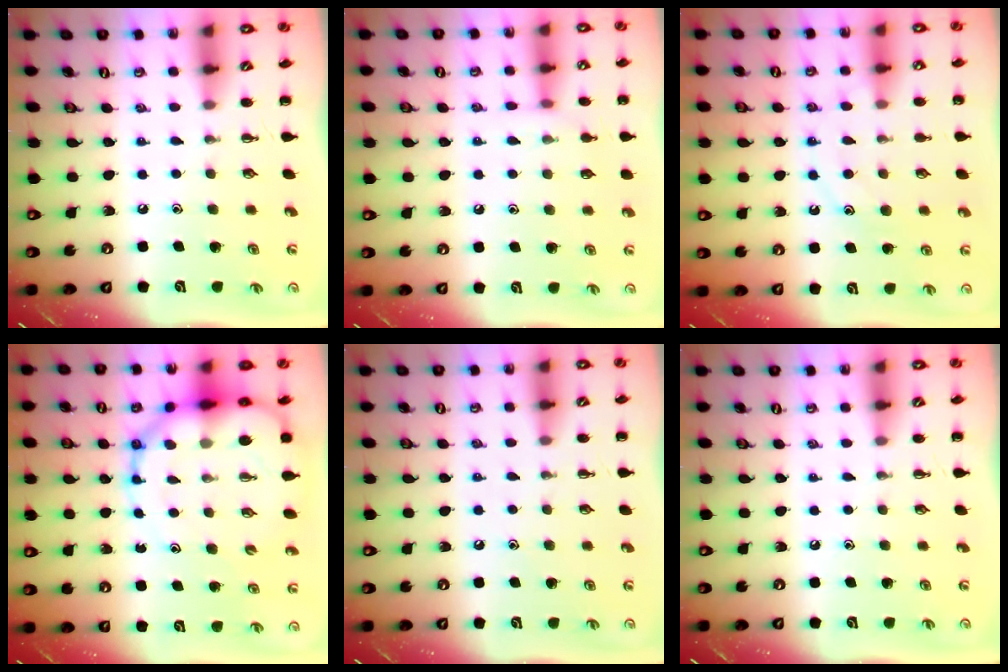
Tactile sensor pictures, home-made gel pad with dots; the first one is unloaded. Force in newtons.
{"total": 5.5, "press": 5.3, "slide": 1.5}
{"total": 11.5, "press": 11.5, "slide": 0.7}
{"total": 16.1, "press": 15.4, "slide": 4.5}
{"total": 4.7, "press": 4.4, "slide": 1.5}
{"total": 0.0}